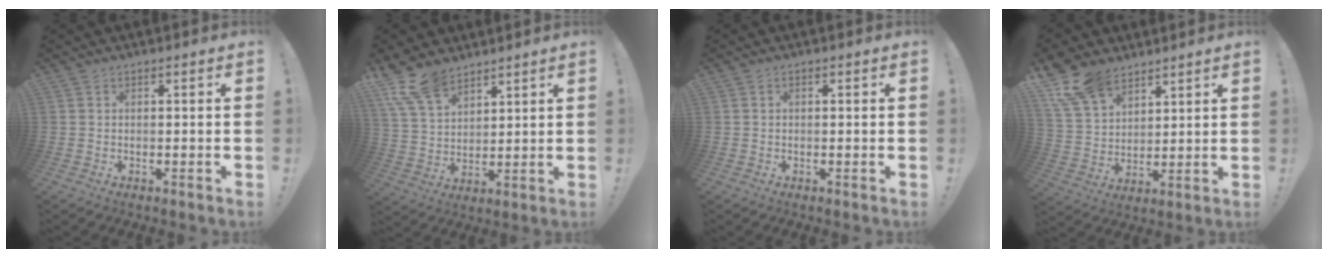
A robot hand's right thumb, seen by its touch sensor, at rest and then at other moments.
{"total": 13.3, "force": [9.6, 7.1, 5.8], "torque": [-0.113, -0.053, 0.187]}
{"total": 0.6, "force": [-0.1, 0.3, 0.4], "torque": [-0.012, 0.004, -0.001]}
{"total": 14.6, "force": [10.1, 8.7, 6.1], "torque": [-0.123, -0.055, 0.197]}